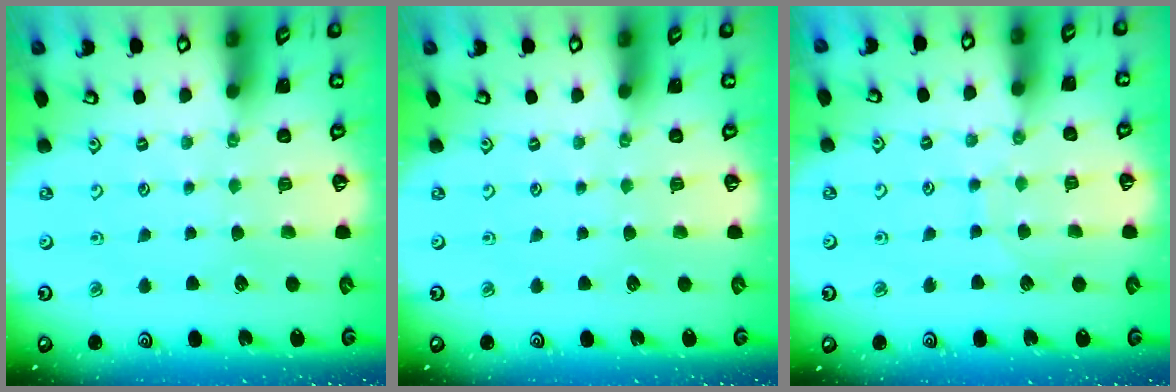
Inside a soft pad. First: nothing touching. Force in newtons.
{"total": 0.0}
{"total": 6.4, "press": 6.4, "slide": 0.2}